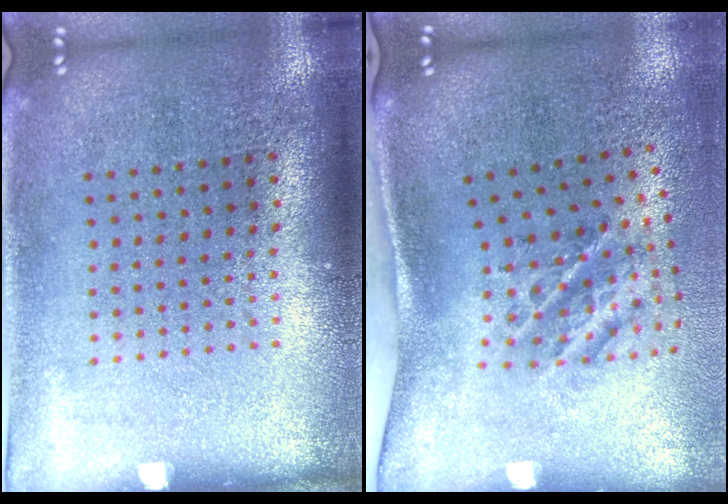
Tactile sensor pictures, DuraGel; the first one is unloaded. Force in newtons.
{"total": 1.8, "press": 1.2, "slide": 1.3}